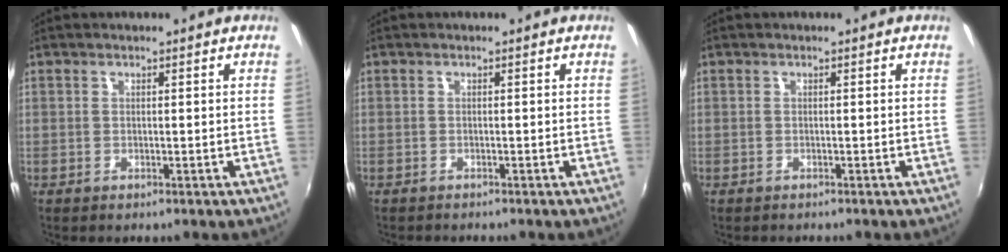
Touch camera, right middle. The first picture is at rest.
{"total": 1.2, "force": [-1.1, 0.1, 0.1], "torque": [-0.004, -0.009, -0.020]}
{"total": 0.8, "force": [-0.8, 0.2, 0.1], "torque": [-0.004, -0.006, -0.014]}